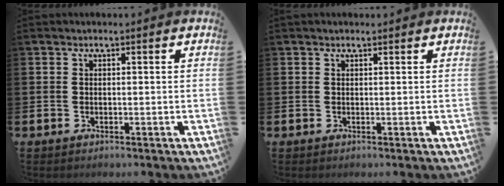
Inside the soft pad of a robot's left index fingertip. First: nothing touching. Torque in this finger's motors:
{"motor_torque": [1.10, -1.03, 0.36, 0.06]}